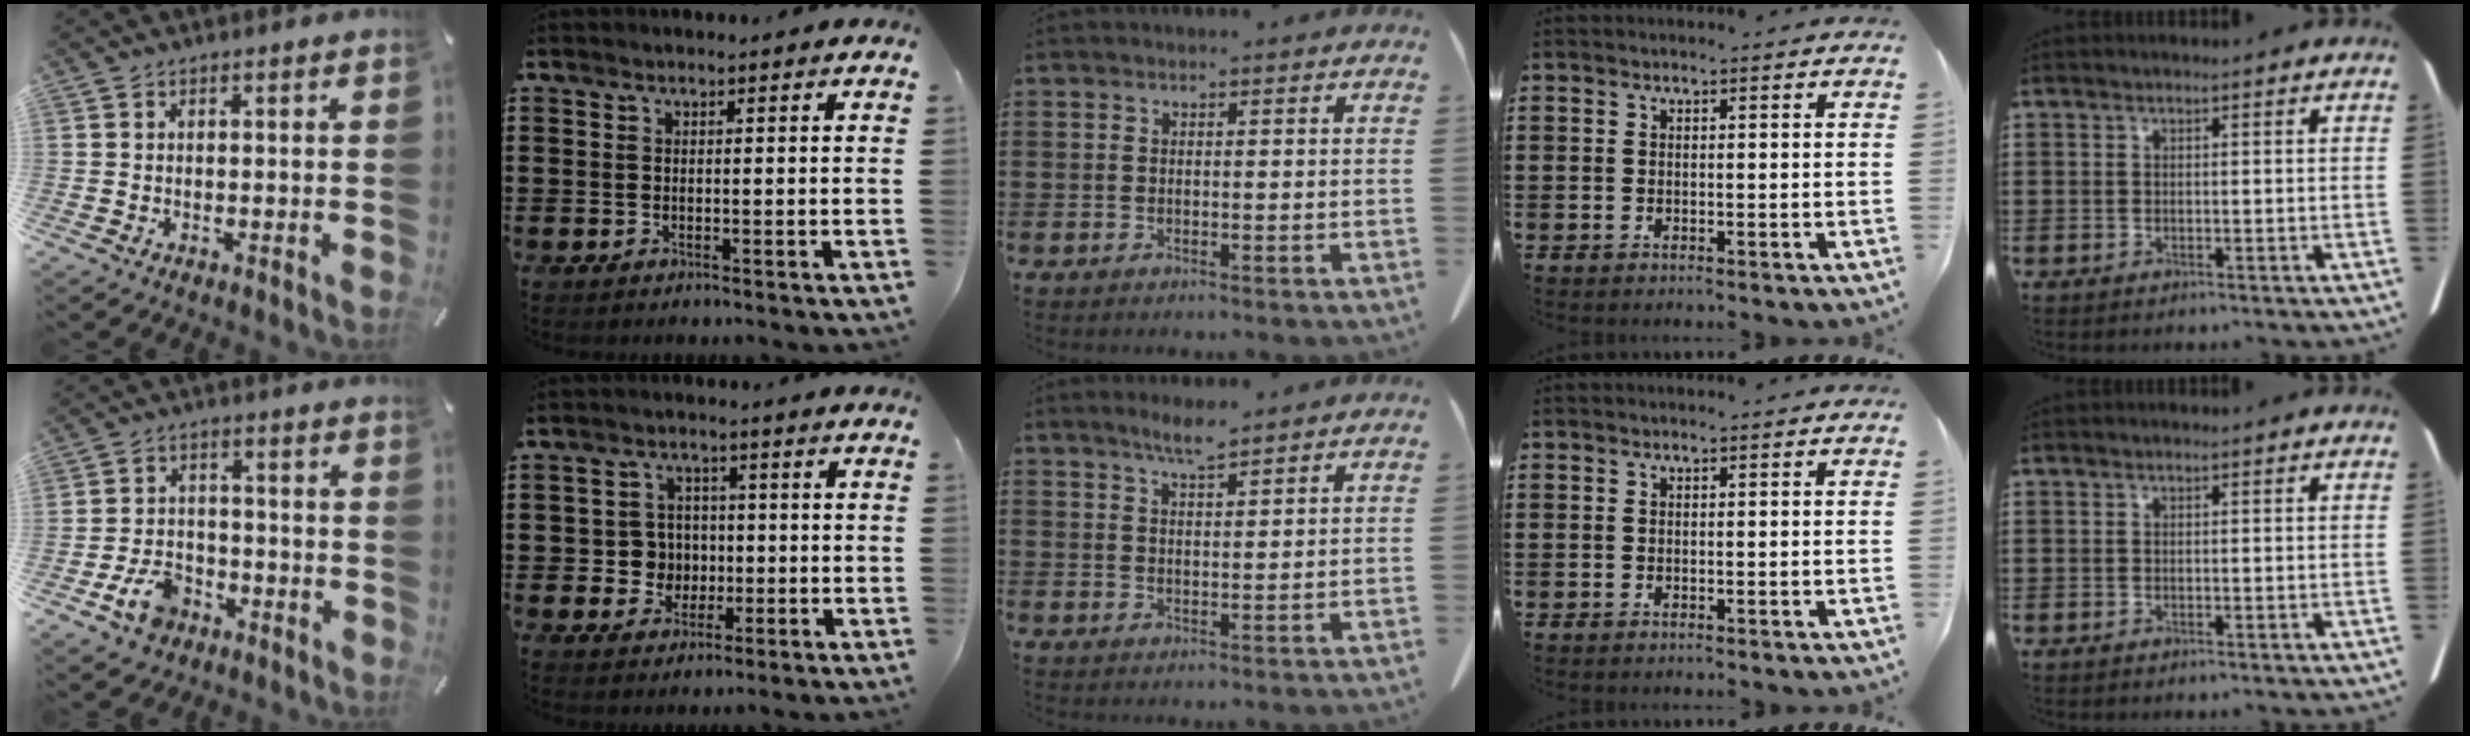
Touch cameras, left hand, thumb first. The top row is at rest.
{"thumb": {"total": 8.1, "force": [-4.2, 5.9, 3.7], "torque": [-0.088, 0.023, -0.078]}, "index": {"total": 4.8, "force": [-0.3, 4.7, 1.2], "torque": [-0.042, 0.012, -0.006]}, "middle": {"total": 3.8, "force": [3.1, 0.2, 2.1], "torque": [-0.047, -0.005, 0.056]}}